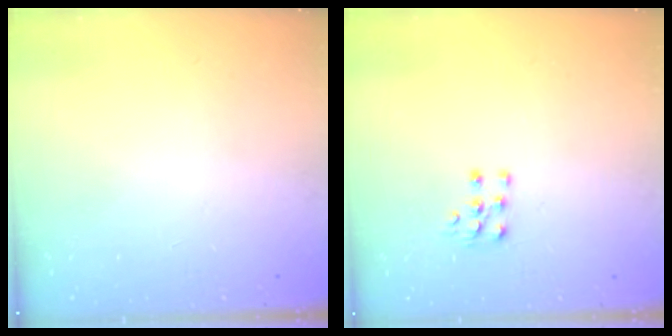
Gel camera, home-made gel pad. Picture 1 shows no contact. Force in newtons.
{"total": 5.3, "press": 5.3, "slide": 0.4}